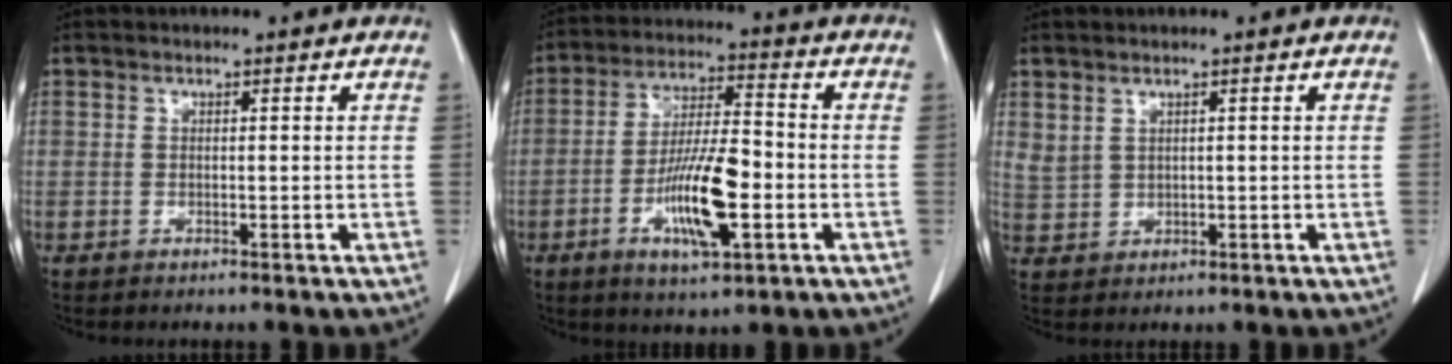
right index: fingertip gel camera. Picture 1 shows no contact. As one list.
[{"total": 12.0, "force": [-3.7, 2.6, 11.1], "torque": [-0.212, -0.004, -0.062]}, {"total": 2.4, "force": [1.7, 1.3, 1.1], "torque": [-0.027, -0.001, 0.046]}]